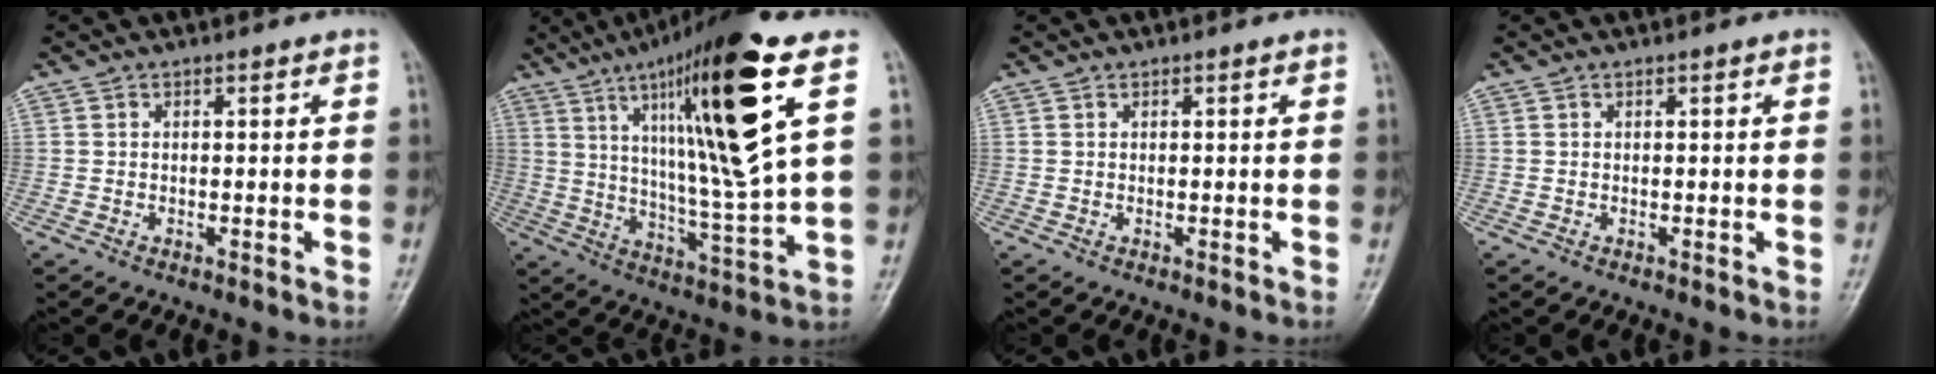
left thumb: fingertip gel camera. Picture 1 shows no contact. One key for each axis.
{"total": 22.3, "fx": 9.1, "fy": 2.3, "fz": 20.2, "tx": -0.327, "ty": -0.037, "tz": 0.149}
{"total": 0.0}
{"total": 0.0}